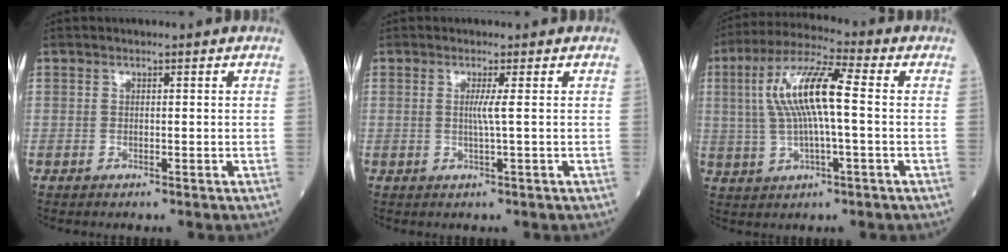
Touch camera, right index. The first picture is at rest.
{"total": 1.8, "force": [0.2, -0.7, 1.7], "torque": [-0.037, -0.003, 0.001]}
{"total": 11.6, "force": [1.1, 1.6, 11.5], "torque": [-0.233, 0.021, 0.019]}